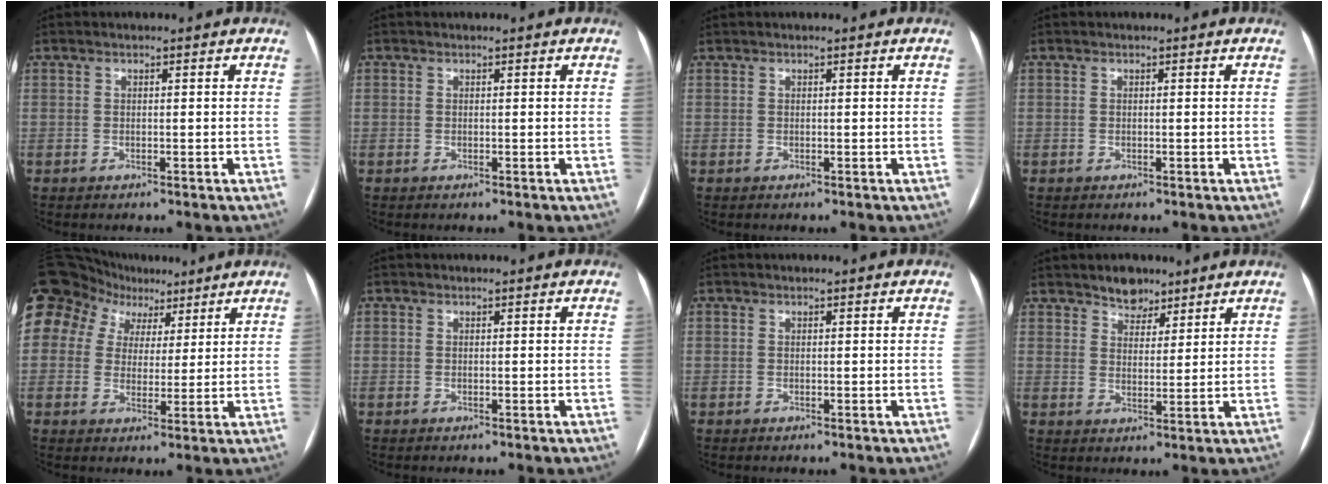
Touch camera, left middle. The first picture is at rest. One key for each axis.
{"total": 0.0}
{"total": 0.0}
{"total": 0.0}
{"total": 19.1, "fx": 10.3, "fy": 14.5, "fz": 6.8, "tx": -0.216, "ty": 0.081, "tz": 0.192}
{"total": 0.0}
{"total": 0.0}
{"total": 4.3, "fx": 3.5, "fy": 2.3, "fz": 1.2, "tx": -0.017, "ty": 0.002, "tz": 0.058}